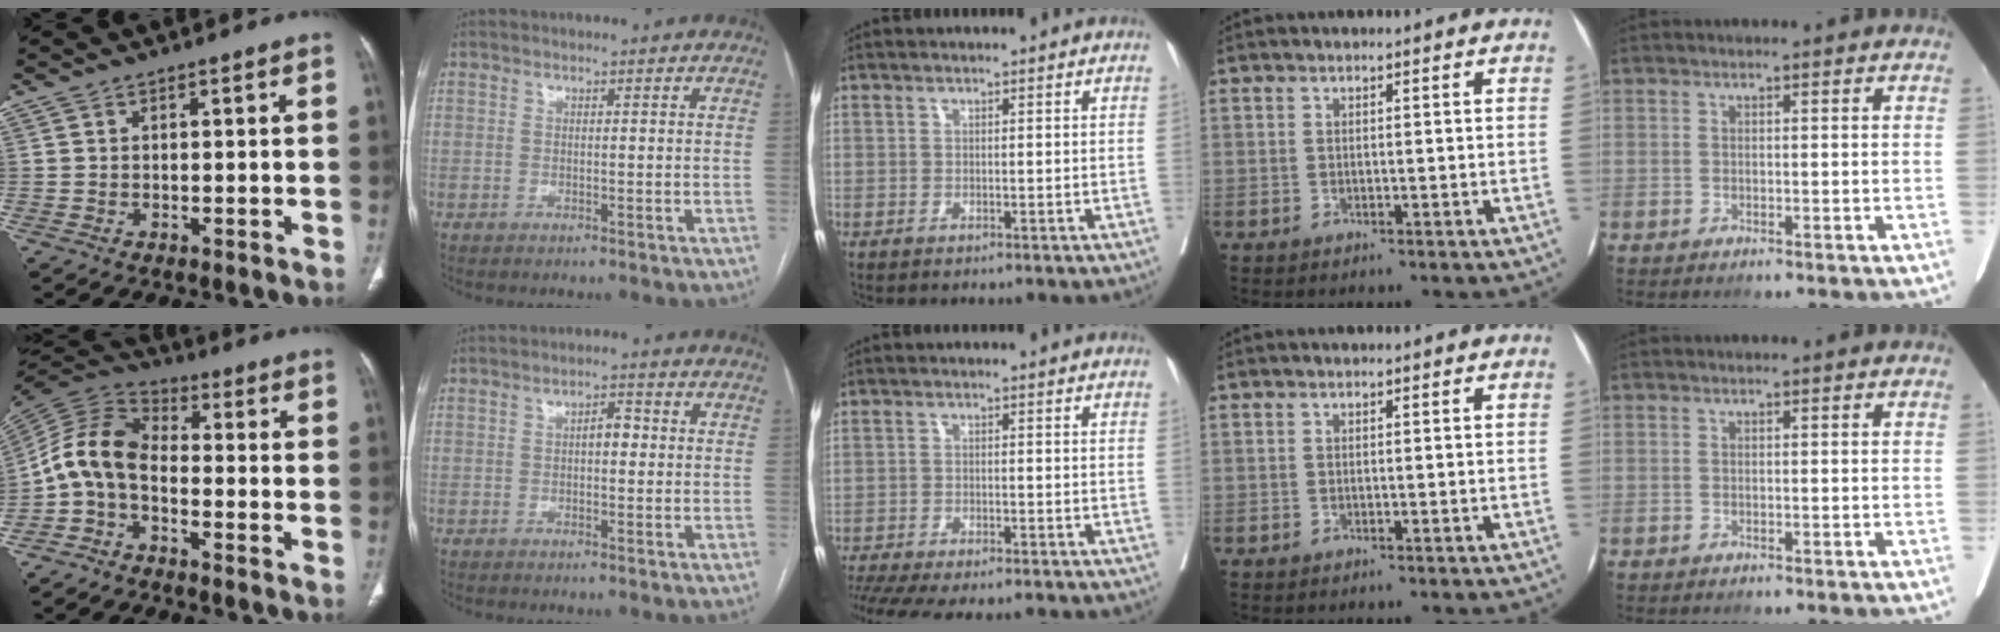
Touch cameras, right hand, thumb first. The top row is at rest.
{"thumb": {"total": 9.3, "force": [-2.8, 5.6, 6.9], "torque": [-0.131, 0.055, -0.074]}, "index": {"total": 2.7, "force": [0.1, 1.2, 2.4], "torque": [-0.034, 0.013, -0.001]}, "middle": {"total": 14.7, "force": [-13.0, 2.6, 6.5], "torque": [-0.130, -0.021, -0.180]}}